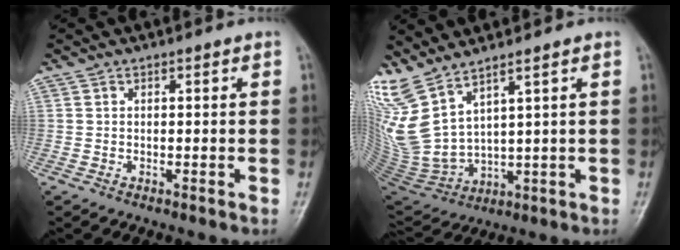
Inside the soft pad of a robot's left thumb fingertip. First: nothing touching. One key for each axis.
{"total": 12.7, "fx": 8.3, "fy": 3.4, "fz": 9.1, "tx": -0.210, "ty": -0.050, "tz": 0.191}